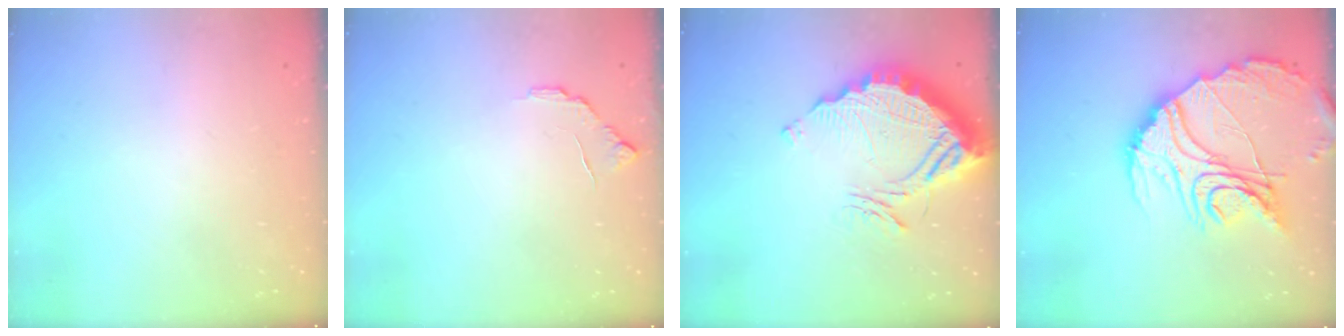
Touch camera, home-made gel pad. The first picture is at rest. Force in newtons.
{"total": 6.3, "press": 6.2, "slide": 0.6}
{"total": 15.9, "press": 15.8, "slide": 1.2}
{"total": 22.4, "press": 22.3, "slide": 1.9}